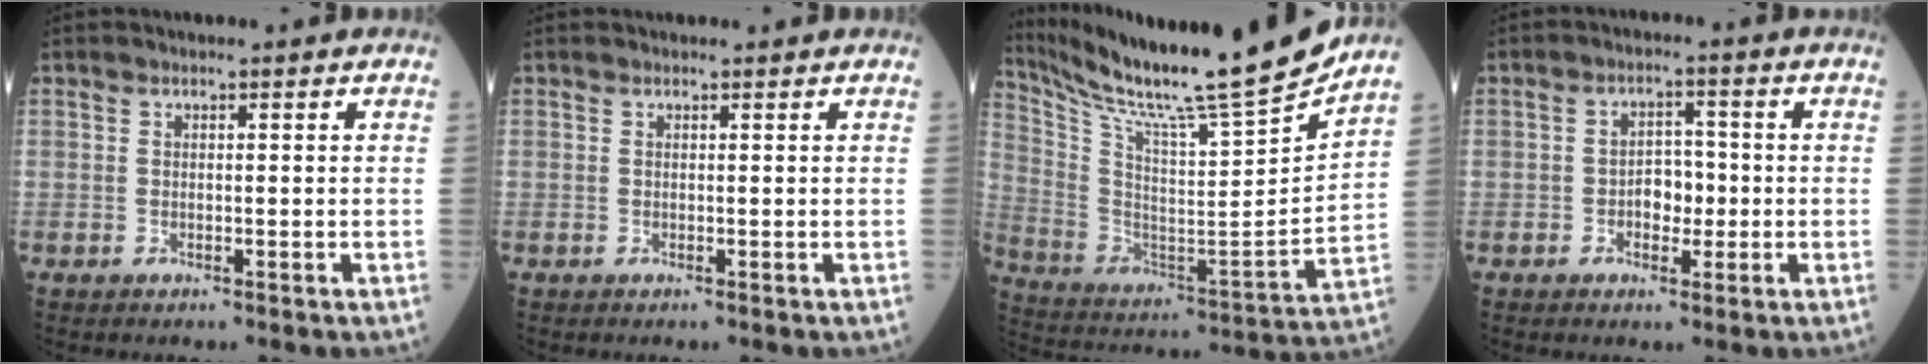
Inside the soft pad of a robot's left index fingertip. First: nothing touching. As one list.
[{"total": 0.8, "force": [0.8, 0.0, 0.1], "torque": [-0.006, 0.006, 0.011]}, {"total": 23.5, "force": [21.0, -1.5, 10.6], "torque": [-0.206, -0.070, 0.339]}, {"total": 3.9, "force": [-0.8, 2.5, 2.9], "torque": [-0.045, 0.011, -0.014]}]